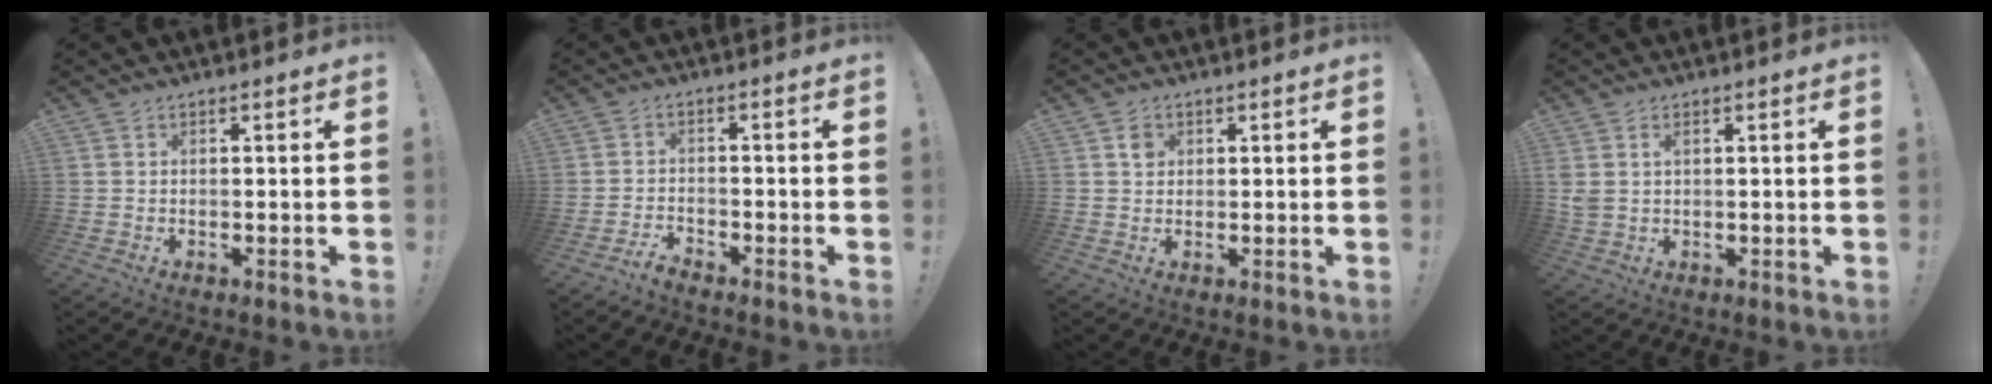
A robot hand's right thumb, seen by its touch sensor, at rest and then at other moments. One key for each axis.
{"total": 3.3, "fx": -3.1, "fy": 0.3, "fz": 0.9, "tx": -0.030, "ty": 0.007, "tz": -0.060}
{"total": 2.5, "fx": 0.9, "fy": 2.2, "fz": 0.7, "tx": 0.004, "ty": -0.004, "tz": 0.012}
{"total": 2.7, "fx": 1.2, "fy": 1.5, "fz": 2.0, "tx": -0.042, "ty": 0.002, "tz": 0.022}